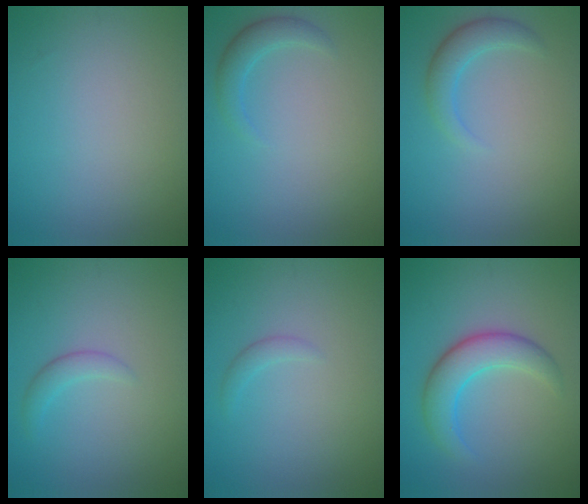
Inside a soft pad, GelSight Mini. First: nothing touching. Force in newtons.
{"total": 2.1, "press": 2.1, "slide": 0.2}
{"total": 2.5, "press": 2.5, "slide": 0.1}
{"total": 1.5, "press": 1.5, "slide": 0.1}
{"total": 1.0, "press": 0.9, "slide": 0.2}
{"total": 4.5, "press": 4.5, "slide": 0.3}